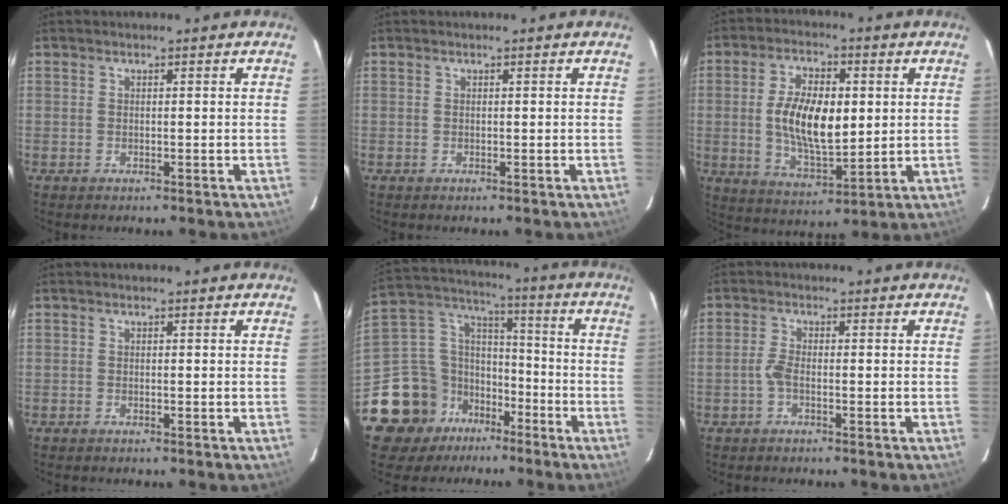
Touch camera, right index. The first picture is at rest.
{"total": 0.0}
{"total": 12.7, "force": [0.8, 5.7, 11.3], "torque": [-0.215, -0.001, 0.022]}
{"total": 0.0}
{"total": 16.6, "force": [-11.1, 11.0, 5.6], "torque": [-0.146, 0.045, -0.182]}
{"total": 2.1, "force": [-0.9, 0.7, 1.7], "torque": [-0.042, 0.004, -0.021]}